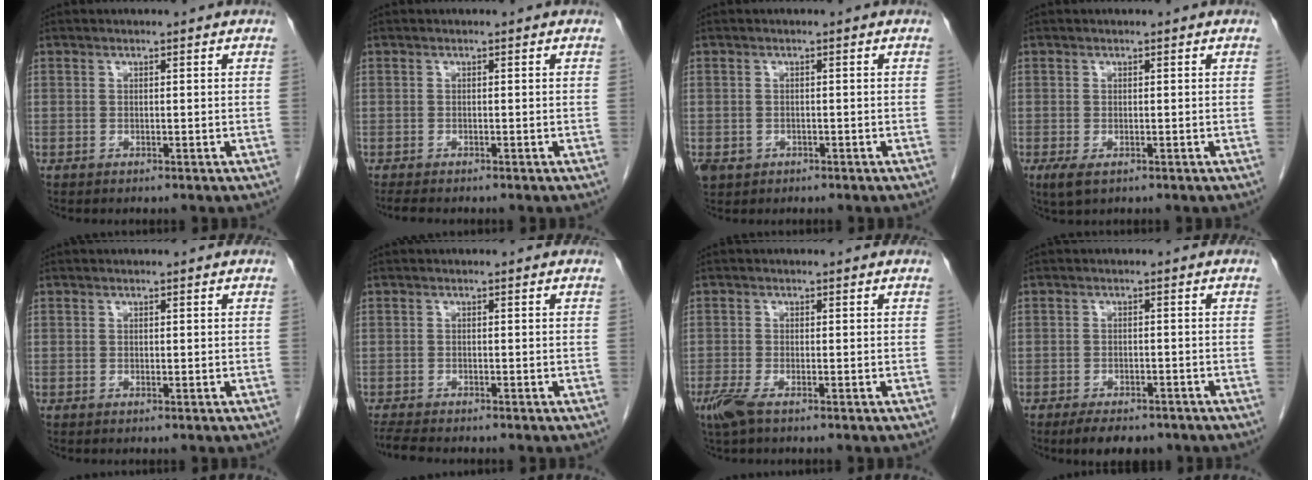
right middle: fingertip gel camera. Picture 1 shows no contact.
{"total": 2.3, "force": [-2.0, 0.4, 1.2], "torque": [-0.023, -0.008, -0.028]}
{"total": 2.9, "force": [-1.4, 2.4, 0.9], "torque": [-0.016, 0.000, -0.017]}
{"total": 2.0, "force": [-0.9, 0.8, 1.6], "torque": [-0.034, -0.007, -0.009]}
{"total": 0.0}
{"total": 3.5, "force": [-3.2, 0.3, 1.5], "torque": [-0.032, -0.014, -0.054]}
{"total": 3.1, "force": [-1.9, 0.7, 2.3], "torque": [-0.056, -0.009, -0.039]}
{"total": 6.0, "force": [-4.6, 2.4, 2.9], "torque": [-0.039, -0.004, -0.063]}